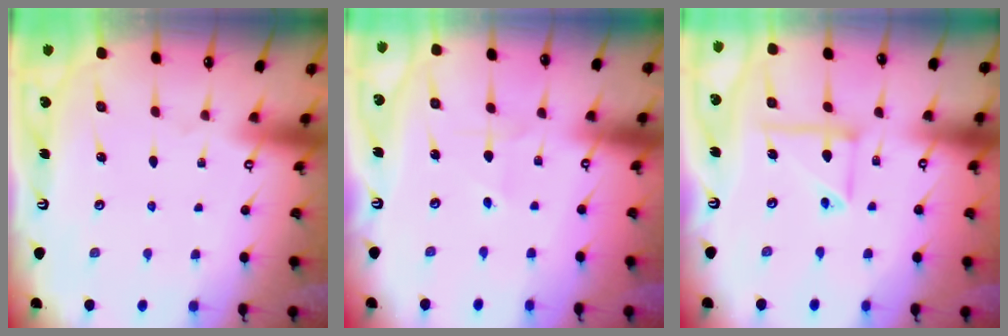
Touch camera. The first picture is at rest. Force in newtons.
{"total": 1.3, "press": 1.3, "slide": 0.1}
{"total": 8.4, "press": 8.3, "slide": 0.6}